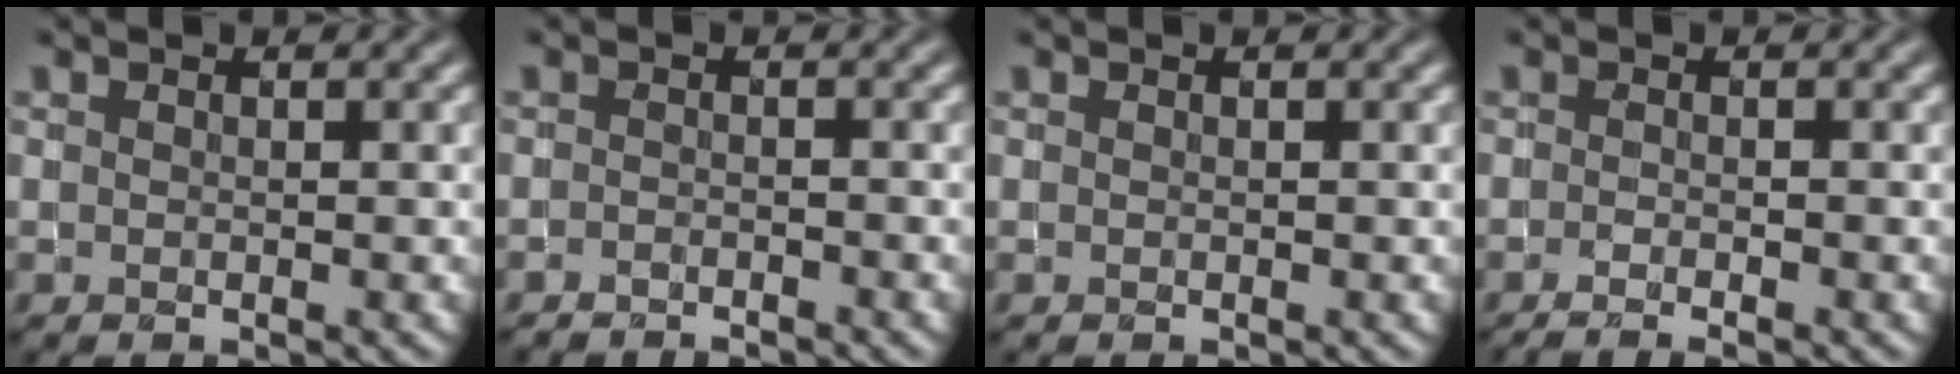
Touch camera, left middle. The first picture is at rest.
{"total": 1.8, "force": [-1.8, 0.2, 0.2], "torque": [-0.001, -0.007, -0.031]}
{"total": 0.0}
{"total": 2.0, "force": [-1.3, 0.4, 1.4], "torque": [-0.022, -0.006, -0.025]}